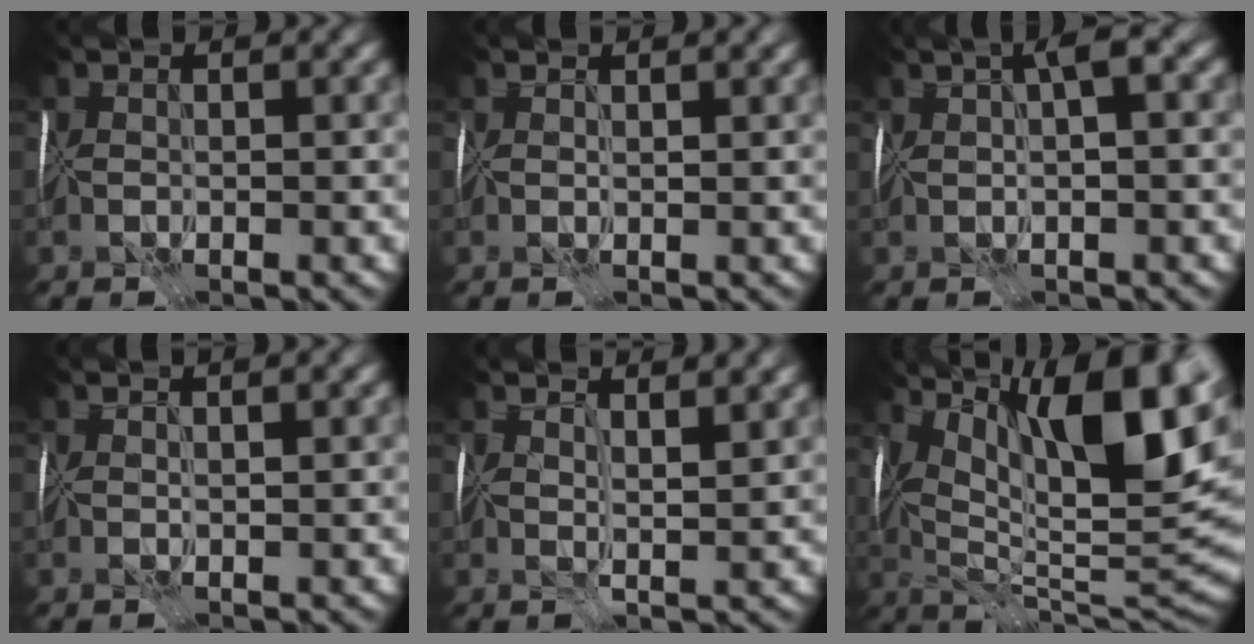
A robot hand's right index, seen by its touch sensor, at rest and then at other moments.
{"total": 2.0, "force": [1.8, 0.1, 0.8], "torque": [-0.003, 0.007, 0.030]}
{"total": 3.4, "force": [2.2, 0.0, 2.7], "torque": [-0.041, 0.022, 0.033]}
{"total": 1.7, "force": [1.5, -0.1, 0.8], "torque": [-0.002, 0.008, 0.028]}
{"total": 4.1, "force": [3.4, 0.7, 2.2], "torque": [-0.016, 0.008, 0.057]}
{"total": 15.3, "force": [7.1, 5.5, 12.4], "torque": [-0.180, 0.028, 0.134]}